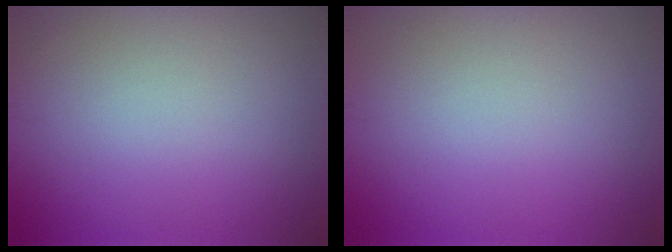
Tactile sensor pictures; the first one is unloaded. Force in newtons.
{"total": 0.0}